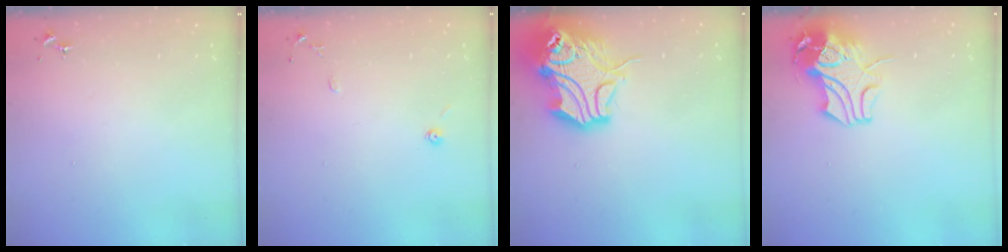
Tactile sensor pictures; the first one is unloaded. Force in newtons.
{"total": 6.0, "press": 5.9, "slide": 0.8}
{"total": 19.2, "press": 19.0, "slide": 2.7}
{"total": 11.6, "press": 11.5, "slide": 1.5}